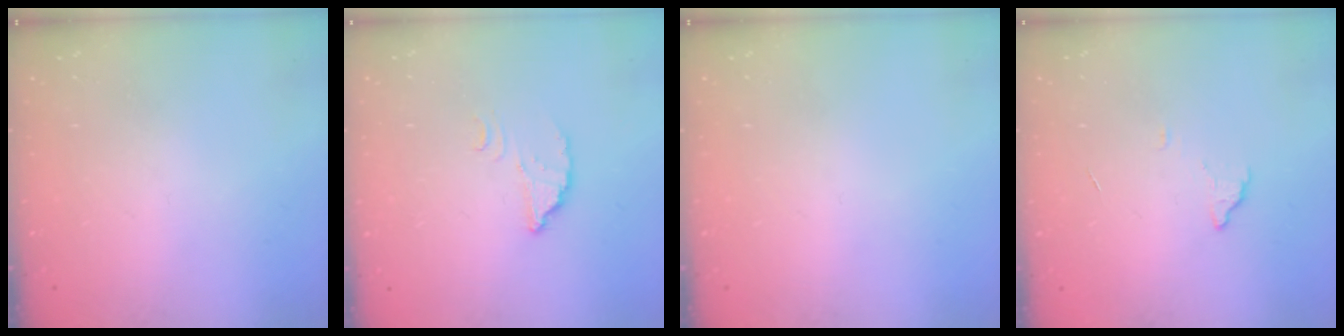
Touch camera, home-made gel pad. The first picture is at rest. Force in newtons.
{"total": 2.6, "press": 2.6, "slide": 0.1}
{"total": 0.0}
{"total": 3.0, "press": 3.0, "slide": 0.2}